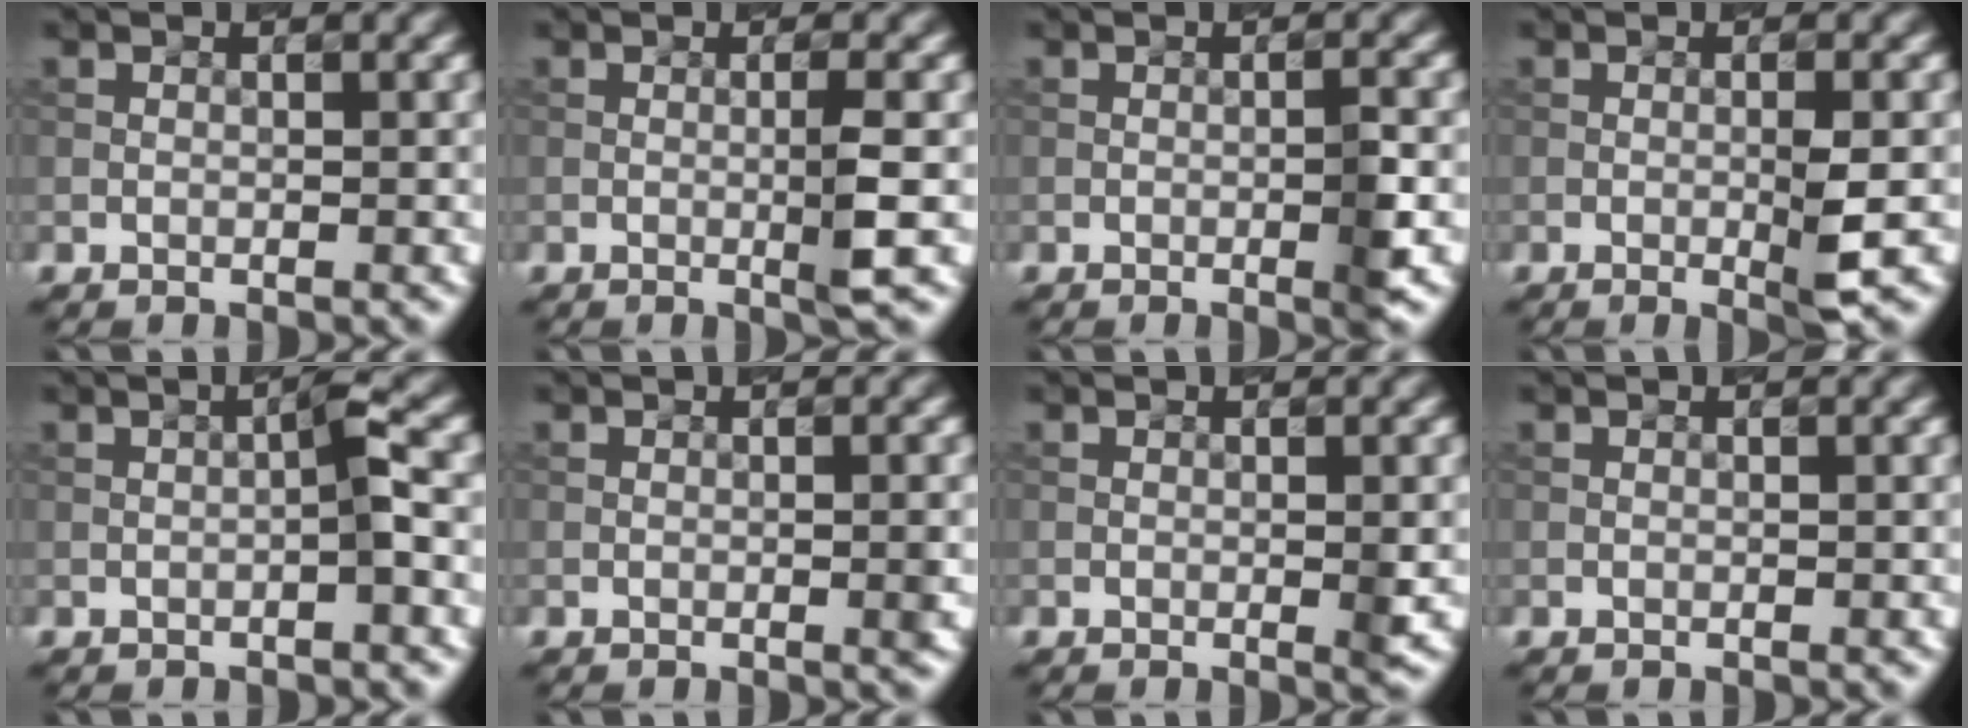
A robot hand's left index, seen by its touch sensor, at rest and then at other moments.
{"total": 2.6, "force": [-0.2, 0.2, 2.6], "torque": [-0.041, -0.002, -0.009]}
{"total": 2.2, "force": [-0.6, 0.3, 2.0], "torque": [-0.031, 0.004, -0.013]}
{"total": 2.6, "force": [-0.4, 0.3, 2.6], "torque": [-0.040, 0.000, -0.010]}
{"total": 2.1, "force": [-0.3, 0.0, 2.1], "torque": [-0.035, 0.011, -0.010]}
{"total": 1.2, "force": [-0.2, 0.2, 1.1], "torque": [-0.015, 0.001, -0.004]}
{"total": 1.2, "force": [-0.2, 0.1, 1.2], "torque": [-0.020, -0.001, -0.004]}
{"total": 0.0}